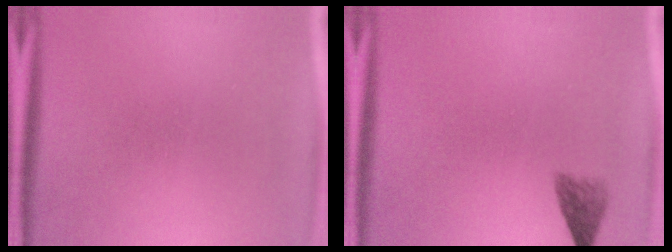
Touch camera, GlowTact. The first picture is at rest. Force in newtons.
{"total": 2.3}